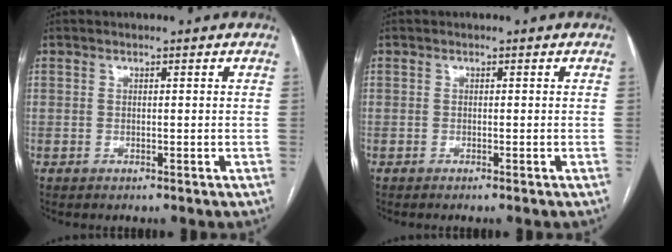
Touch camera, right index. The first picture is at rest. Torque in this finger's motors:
{"motor_torque": [-0.17, -0.07, -0.03, 0.01]}